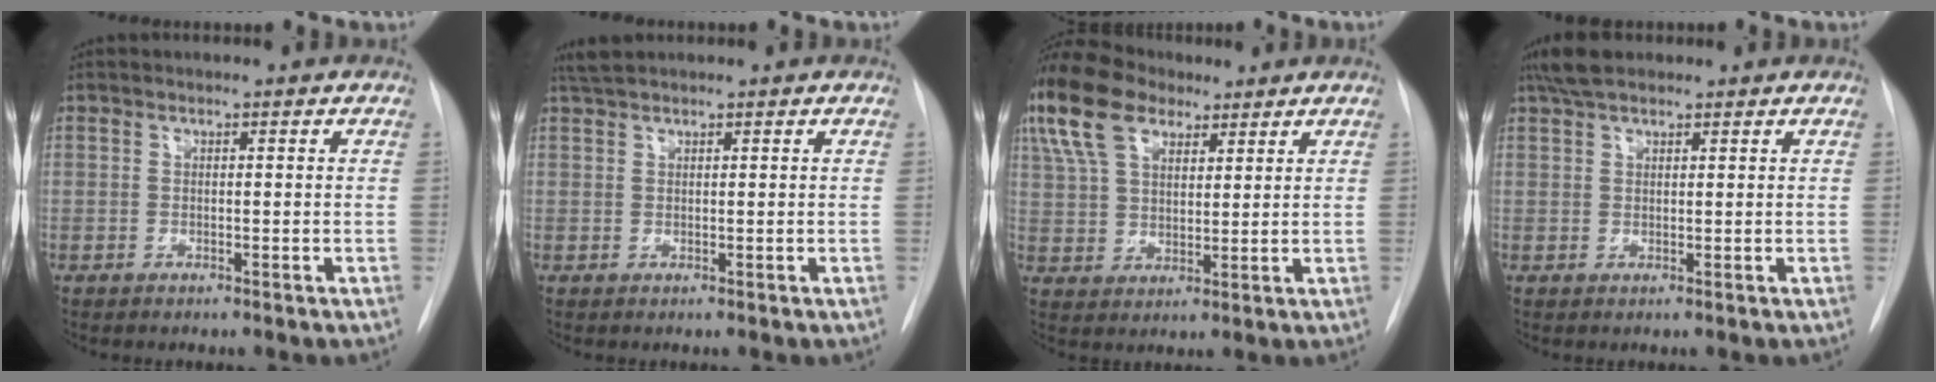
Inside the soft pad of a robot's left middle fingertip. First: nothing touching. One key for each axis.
{"total": 2.0, "fx": 1.8, "fy": 0.0, "fz": 0.8, "tx": -0.016, "ty": 0.015, "tz": 0.037}
{"total": 14.7, "fx": 9.1, "fy": 7.8, "fz": 8.5, "tx": -0.209, "ty": 0.046, "tz": 0.172}
{"total": 4.3, "fx": 3.4, "fy": 1.4, "fz": 2.3, "tx": -0.048, "ty": 0.018, "tz": 0.064}